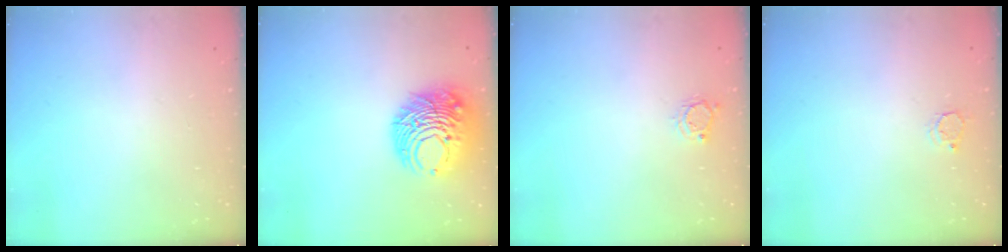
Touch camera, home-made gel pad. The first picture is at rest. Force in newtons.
{"total": 14.3, "press": 14.2, "slide": 0.5}
{"total": 4.8, "press": 4.8, "slide": 0.4}
{"total": 2.7, "press": 2.7, "slide": 0.3}